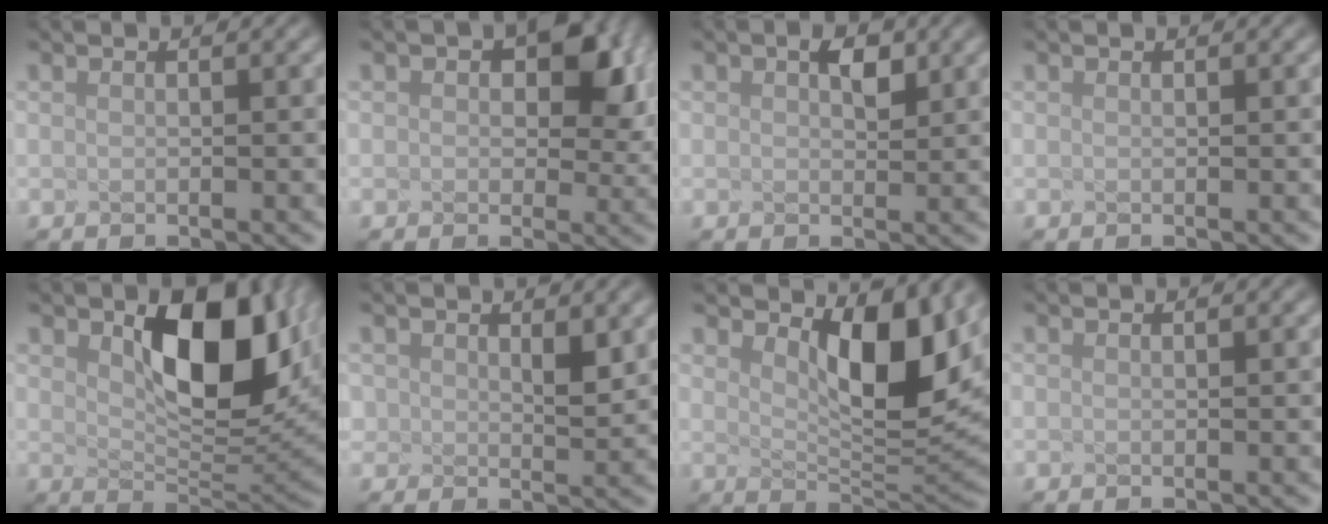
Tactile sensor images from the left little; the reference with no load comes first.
{"total": 3.7, "force": [0.6, 2.1, 3.0], "torque": [-0.072, -0.011, 0.048]}
{"total": 0.9, "force": [-0.5, -0.8, -0.2], "torque": [-0.027, -0.007, 0.033]}
{"total": 0.0}
{"total": 7.1, "force": [1.5, 3.1, 6.2], "torque": [-0.128, -0.018, 0.066]}
{"total": 0.7, "force": [0.2, -0.6, -0.3], "torque": [-0.026, -0.014, 0.048]}
{"total": 5.8, "force": [2.1, 1.4, 5.2], "torque": [-0.111, -0.024, 0.074]}
{"total": 0.0}